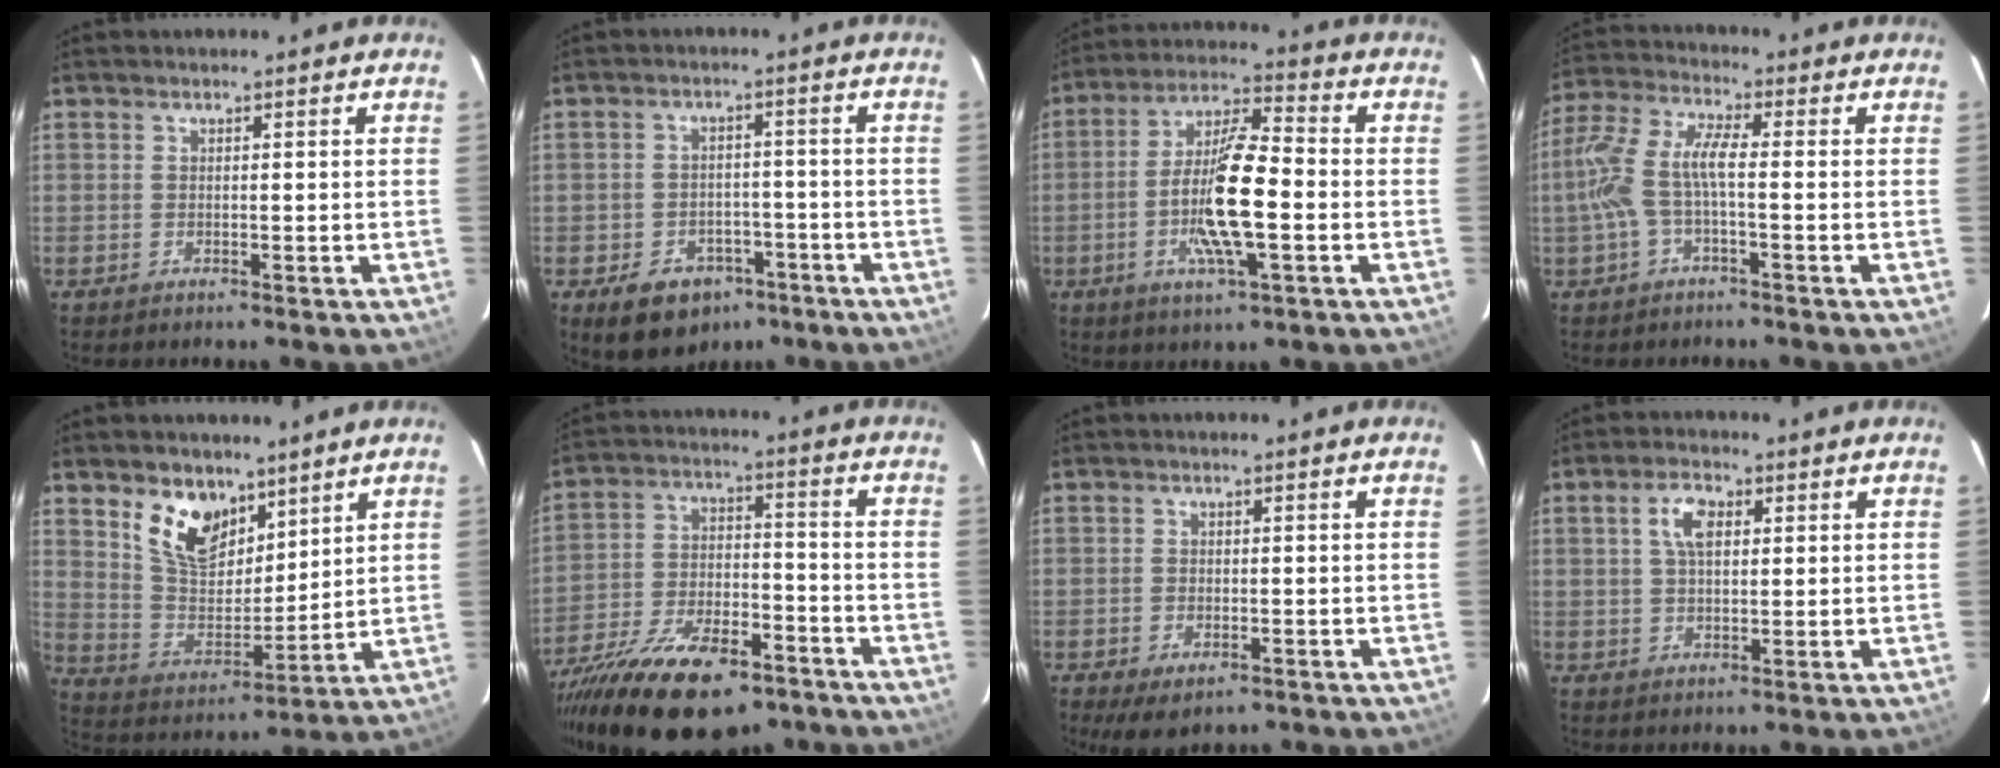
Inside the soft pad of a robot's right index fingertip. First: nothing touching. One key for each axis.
{"total": 9.9, "fx": -5.8, "fy": 7.2, "fz": 3.6, "tx": -0.077, "ty": 0.023, "tz": -0.061}
{"total": 13.3, "fx": -3.1, "fy": 2.7, "fz": 12.7, "tx": -0.246, "ty": -0.001, "tz": -0.063}
{"total": 8.5, "fx": -1.8, "fy": 2.1, "fz": 8.0, "tx": -0.183, "ty": 0.009, "tz": -0.033}
{"total": 12.1, "fx": 7.7, "fy": 6.8, "fz": 6.3, "tx": -0.122, "ty": 0.000, "tz": 0.154}
{"total": 23.9, "fx": -15.7, "fy": 10.6, "fz": 14.5, "tx": -0.289, "ty": -0.036, "tz": -0.244}
{"total": 5.0, "fx": -2.8, "fy": 2.8, "fz": 3.1, "tx": -0.064, "ty": -0.017, "tz": -0.042}
{"total": 5.0, "fx": 1.6, "fy": 2.6, "fz": 3.9, "tx": -0.073, "ty": 0.012, "tz": 0.029}